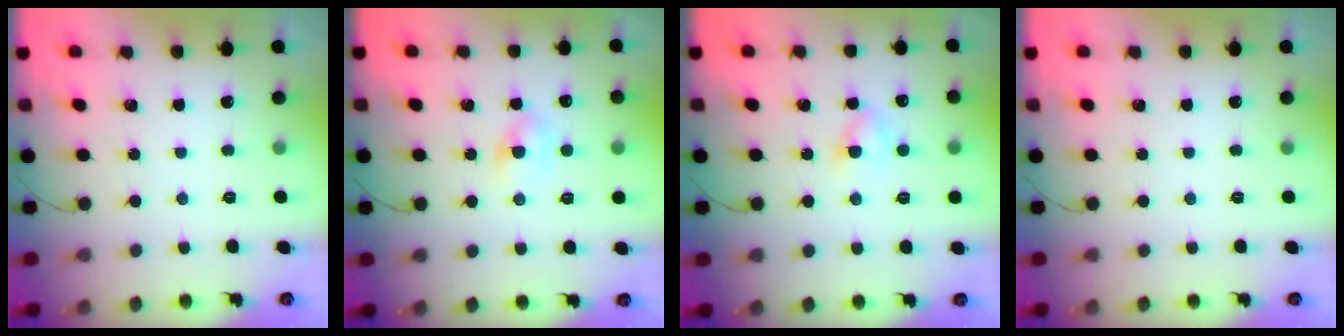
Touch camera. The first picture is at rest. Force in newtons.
{"total": 3.3, "press": 3.1, "slide": 1.3}
{"total": 3.5, "press": 3.3, "slide": 1.1}
{"total": 0.0}